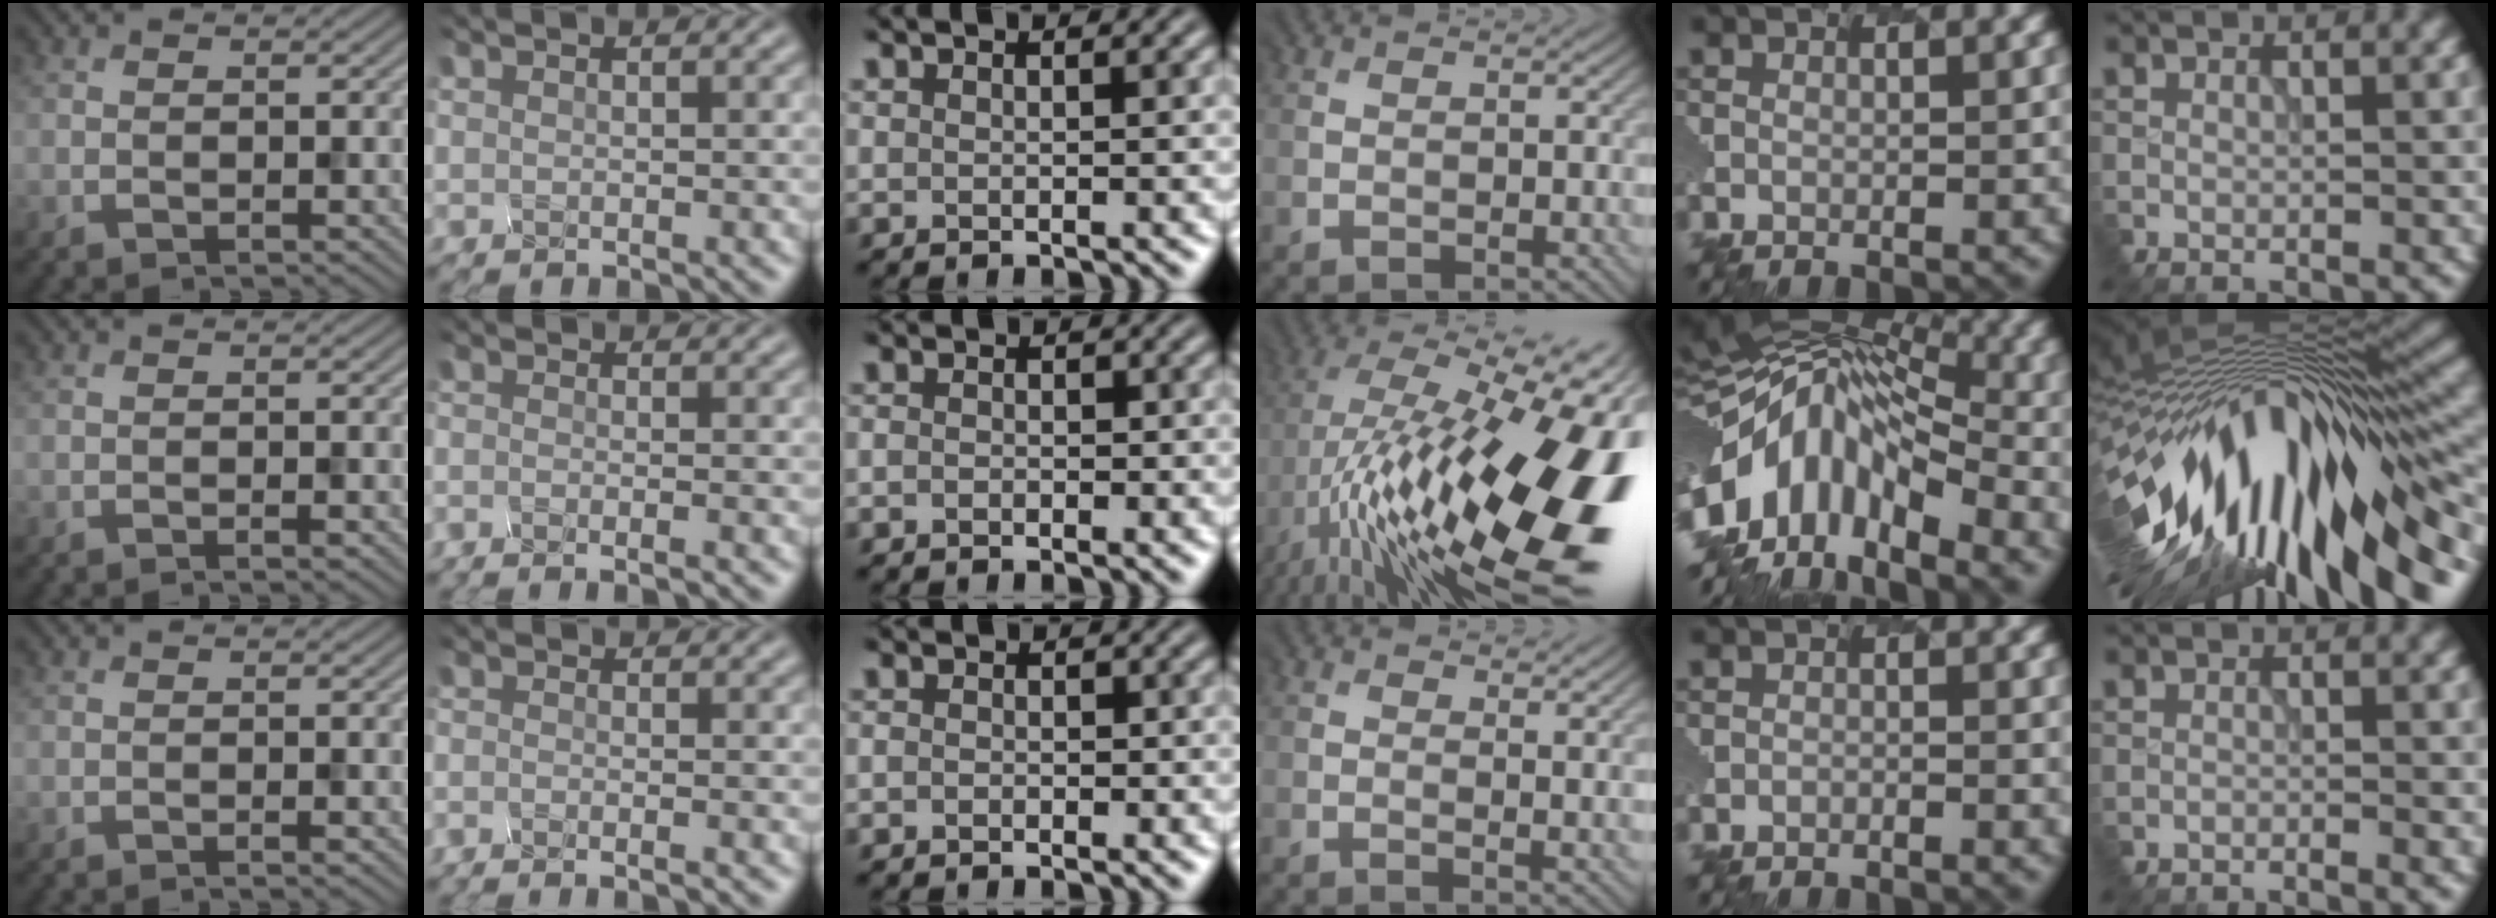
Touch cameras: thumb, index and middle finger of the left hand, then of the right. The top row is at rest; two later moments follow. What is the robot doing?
{"motion": "disassemble", "object": "hinged tin"}